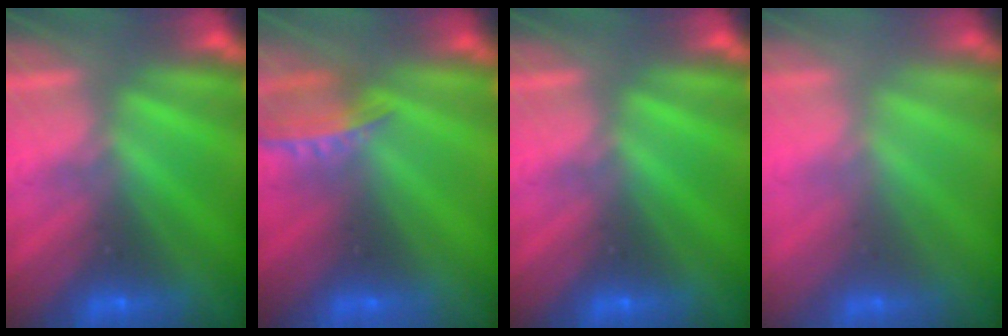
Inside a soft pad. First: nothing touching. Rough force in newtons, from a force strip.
{"total": 7.1}
{"total": 0.0}
{"total": 2.2}